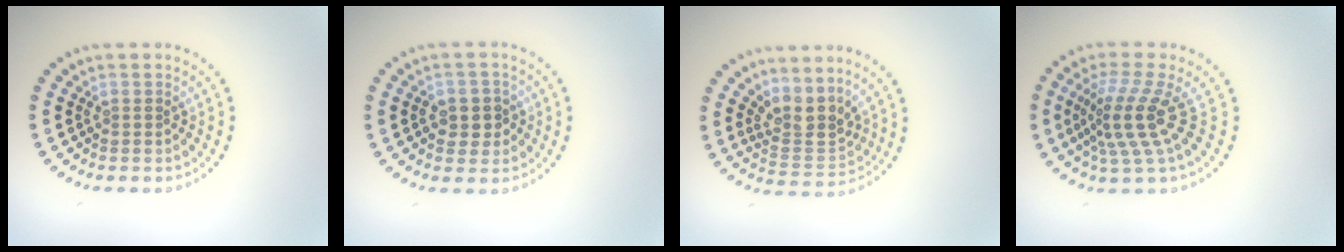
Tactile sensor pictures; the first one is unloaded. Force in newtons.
{"total": 2.5, "press": 2.4, "slide": 0.3}
{"total": 3.3, "press": 2.5, "slide": 2.1}
{"total": 4.3, "press": 3.0, "slide": 3.1}